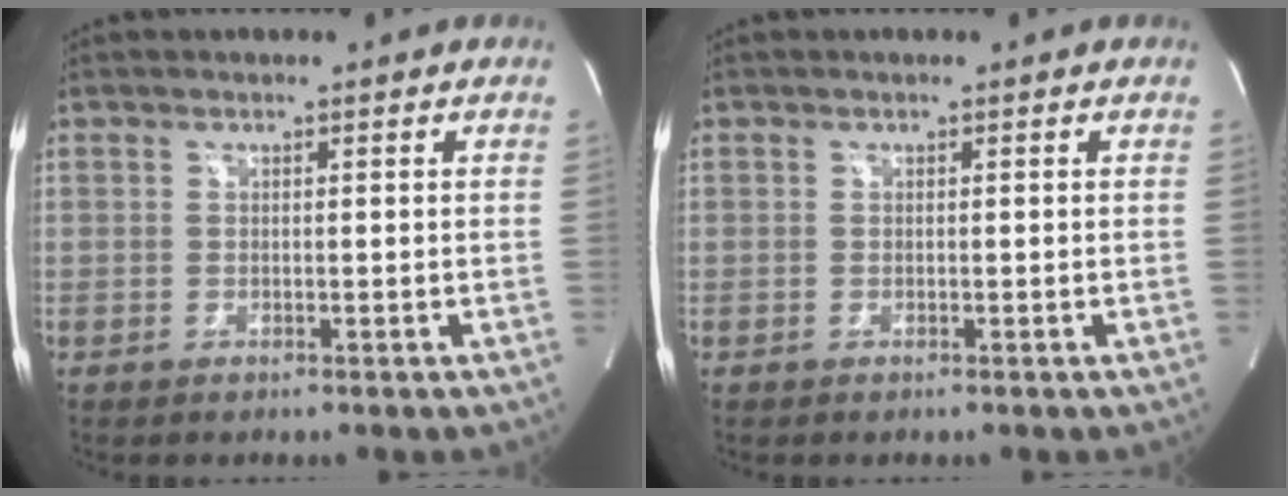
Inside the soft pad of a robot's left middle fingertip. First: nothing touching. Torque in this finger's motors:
{"motor_torque": [0.01, 0.00, -0.06, 0.00]}